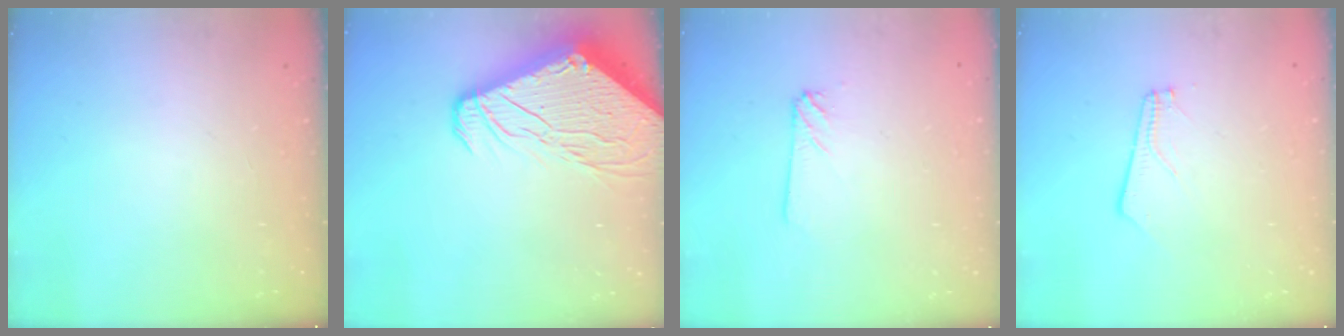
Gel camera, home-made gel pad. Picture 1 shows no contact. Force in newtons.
{"total": 16.7, "press": 16.6, "slide": 2.0}
{"total": 3.6, "press": 3.6, "slide": 0.4}
{"total": 2.4, "press": 2.4, "slide": 0.4}